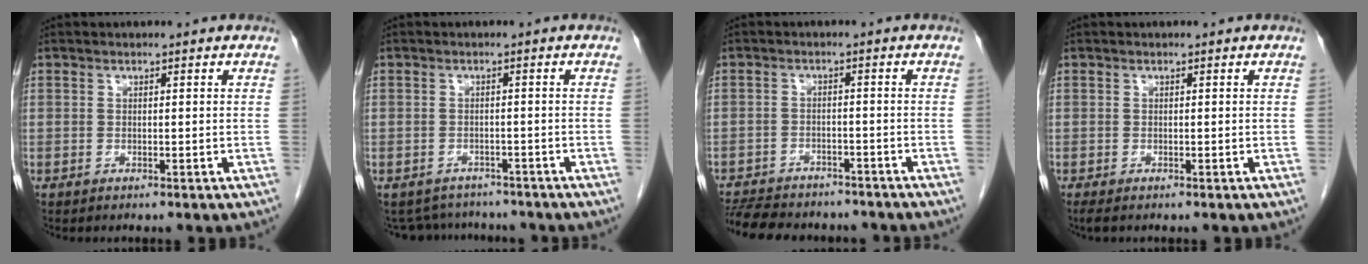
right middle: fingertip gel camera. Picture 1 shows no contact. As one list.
[{"total": 6.5, "force": [-6.0, 2.5, 0.4], "torque": [-0.004, 0.009, -0.078]}, {"total": 13.5, "force": [-11.9, 4.4, 4.7], "torque": [-0.104, -0.001, -0.162]}, {"total": 0.8, "force": [-0.7, 0.1, 0.5], "torque": [-0.008, -0.003, -0.010]}]